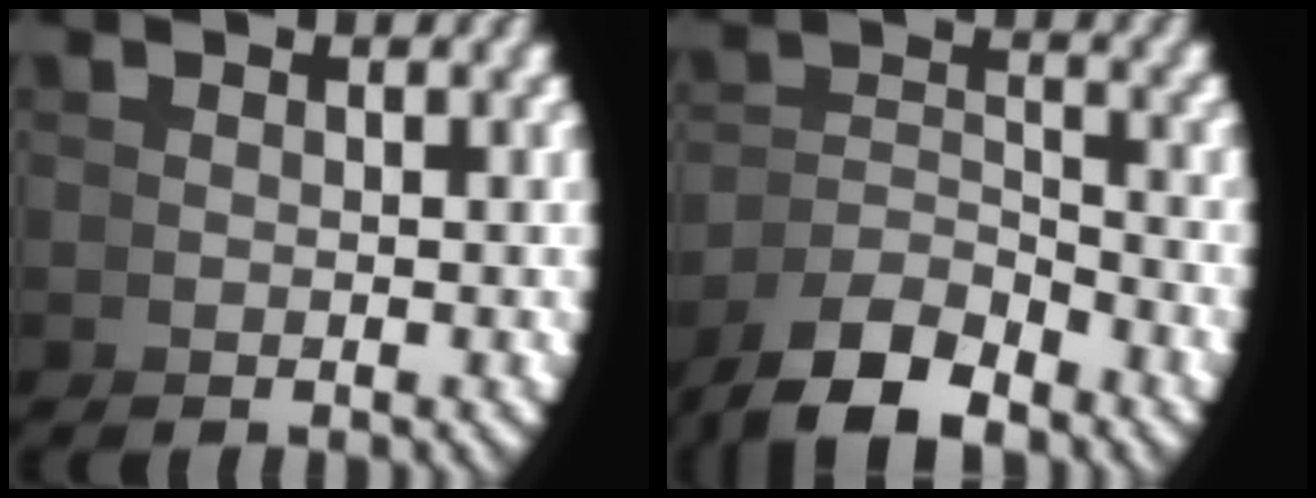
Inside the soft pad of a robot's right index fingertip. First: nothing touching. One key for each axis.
{"total": 5.9, "fx": -4.0, "fy": 3.0, "fz": 3.2, "tx": -0.076, "ty": -0.026, "tz": -0.056}